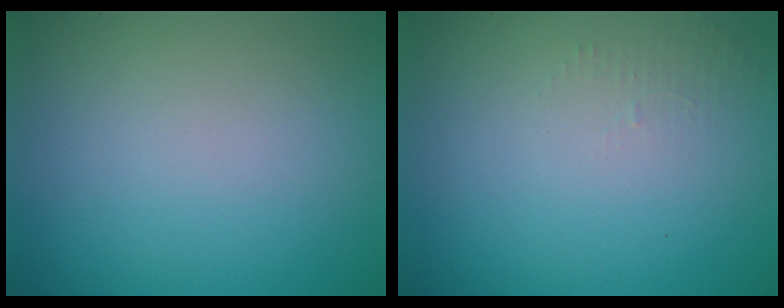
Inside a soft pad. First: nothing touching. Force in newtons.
{"total": 1.0, "press": 0.9, "slide": 0.3}